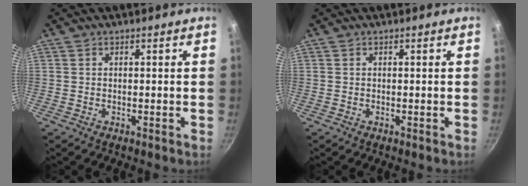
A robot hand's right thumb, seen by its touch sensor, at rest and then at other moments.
{"total": 0.0}